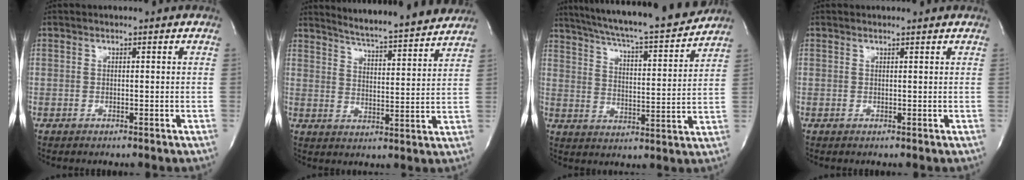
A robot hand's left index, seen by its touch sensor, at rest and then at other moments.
{"total": 14.7, "force": [13.9, -0.3, 4.7], "torque": [-0.083, -0.024, 0.187]}
{"total": 20.1, "force": [18.1, 1.0, 8.6], "torque": [-0.146, -0.021, 0.259]}
{"total": 1.0, "force": [1.0, 0.0, 0.0], "torque": [-0.010, -0.002, 0.012]}